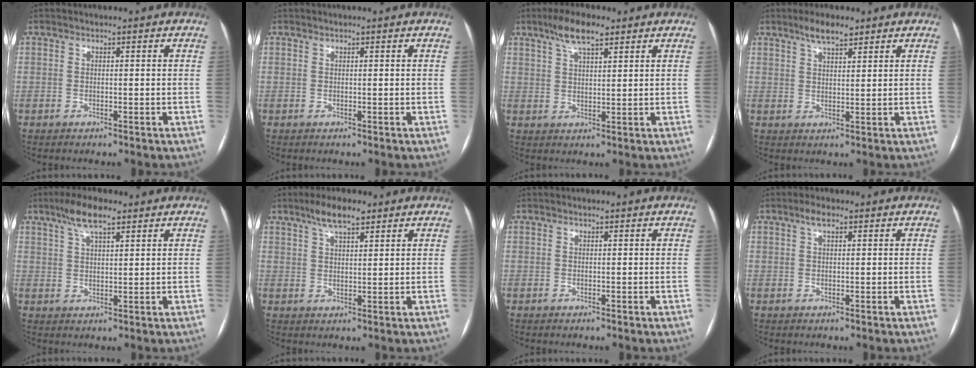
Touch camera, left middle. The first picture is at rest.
{"total": 0.0}
{"total": 6.1, "force": [4.2, 1.6, 4.2], "torque": [-0.085, 0.013, 0.075]}
{"total": 4.3, "force": [3.3, 1.1, 2.6], "torque": [-0.051, 0.006, 0.058]}
{"total": 5.9, "force": [4.0, 1.4, 4.1], "torque": [-0.085, 0.013, 0.073]}
{"total": 5.3, "force": [3.8, 1.4, 3.5], "torque": [-0.068, 0.010, 0.066]}
{"total": 0.0}
{"total": 1.9, "force": [1.1, 0.6, 1.4], "torque": [-0.030, 0.009, 0.022]}